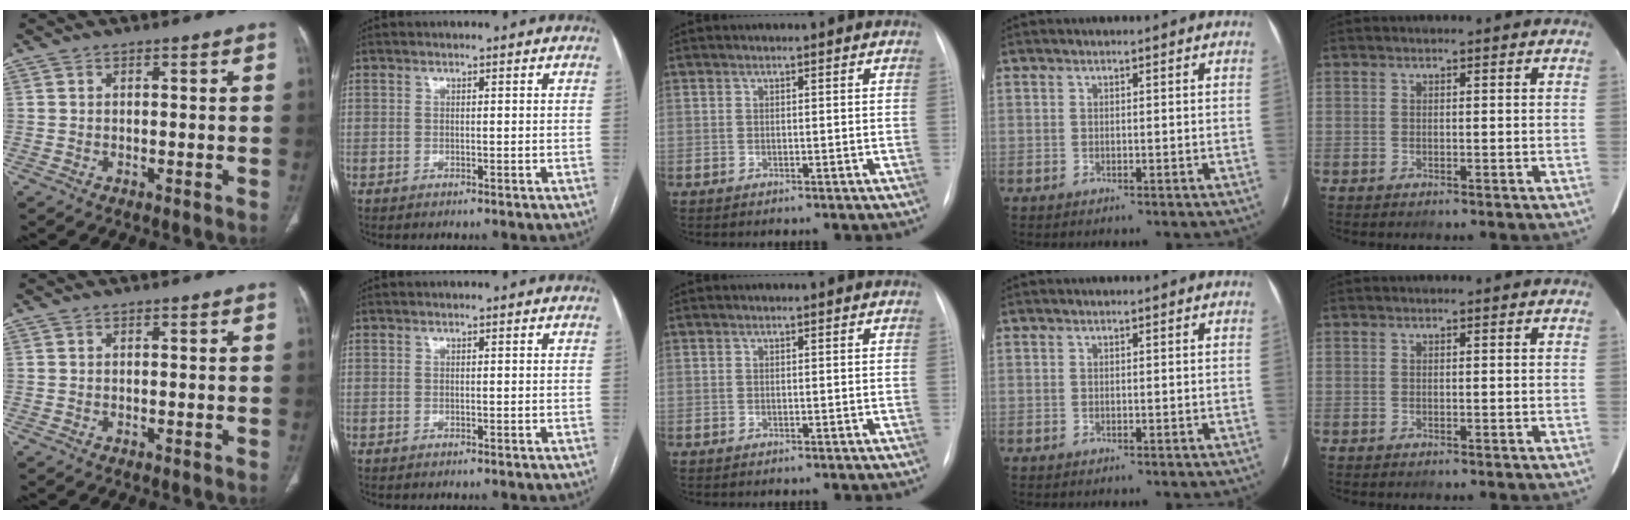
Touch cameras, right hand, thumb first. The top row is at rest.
{}